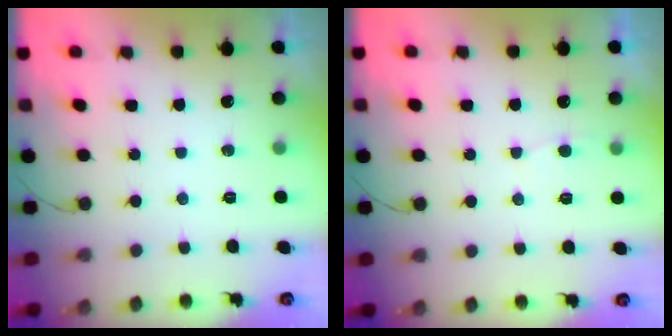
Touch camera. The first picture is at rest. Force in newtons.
{"total": 3.6, "press": 3.6, "slide": 0.4}